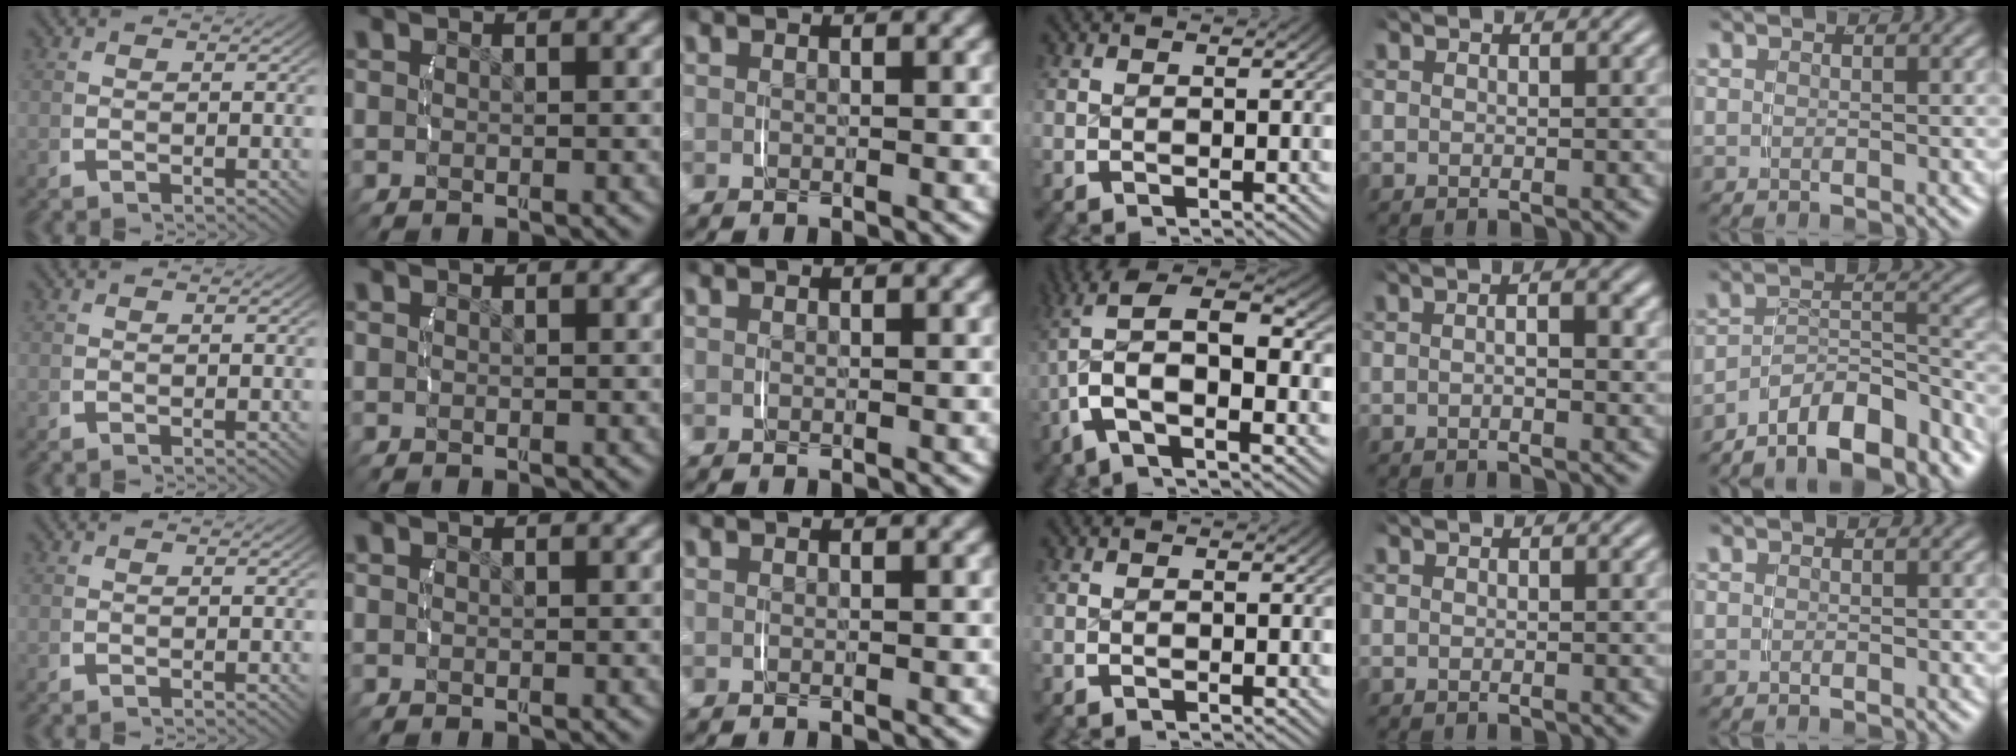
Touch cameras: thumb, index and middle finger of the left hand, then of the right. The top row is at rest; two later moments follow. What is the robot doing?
{"motion": "lift_and_place", "object": "napkin"}